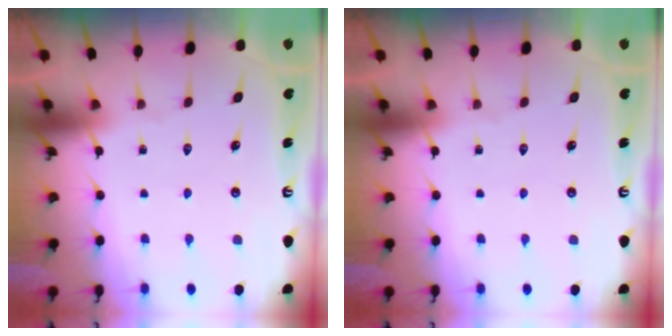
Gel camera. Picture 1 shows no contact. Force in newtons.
{"total": 0.0}